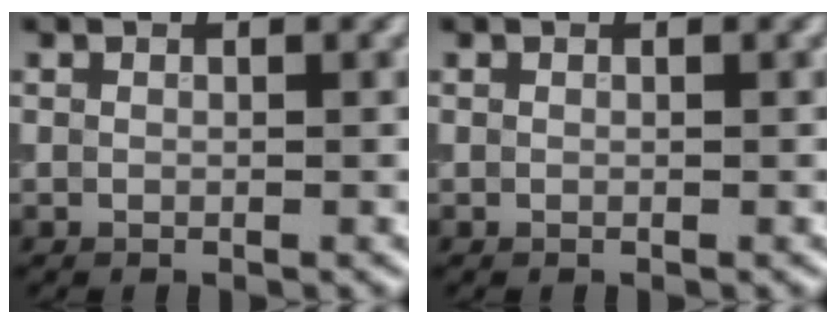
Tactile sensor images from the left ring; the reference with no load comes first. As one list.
[{"total": 0.0}]